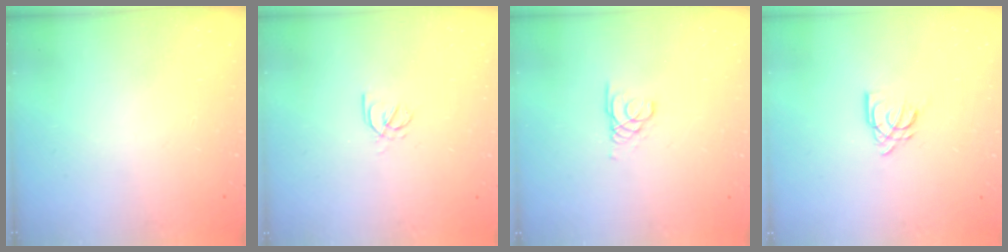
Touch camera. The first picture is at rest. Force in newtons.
{"total": 1.7, "press": 1.6, "slide": 0.5}
{"total": 1.7, "press": 1.7, "slide": 0.1}
{"total": 8.3, "press": 8.3, "slide": 1.0}